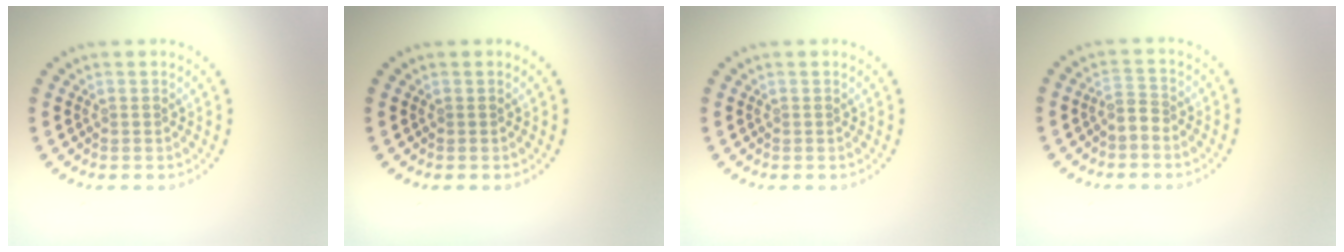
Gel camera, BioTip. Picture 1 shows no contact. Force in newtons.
{"total": 0.0}
{"total": 0.0}
{"total": 1.6, "press": 1.2, "slide": 1.1}